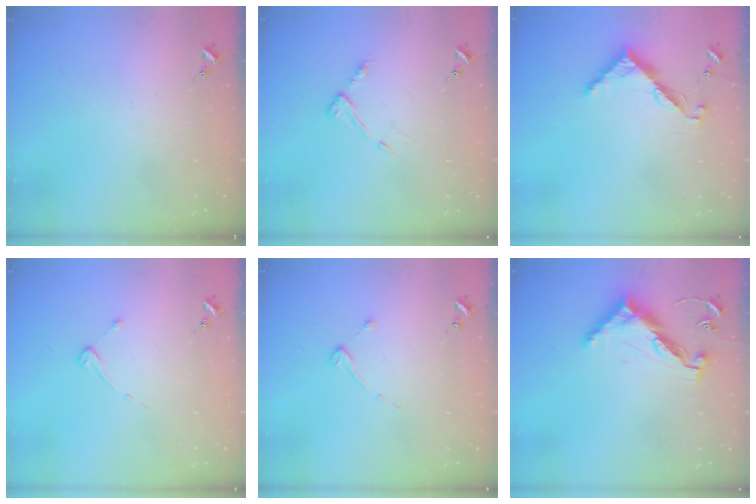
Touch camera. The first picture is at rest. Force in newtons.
{"total": 5.6, "press": 5.6, "slide": 0.3}
{"total": 7.6, "press": 7.5, "slide": 0.6}
{"total": 2.6, "press": 2.5, "slide": 0.4}
{"total": 2.6, "press": 2.5, "slide": 0.4}
{"total": 11.6, "press": 11.6, "slide": 0.4}